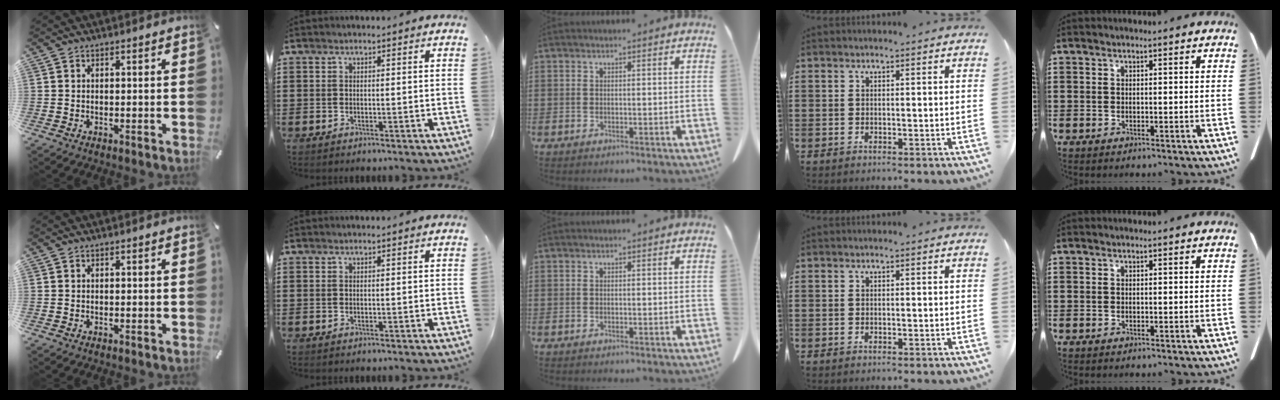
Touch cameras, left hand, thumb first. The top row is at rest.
{}